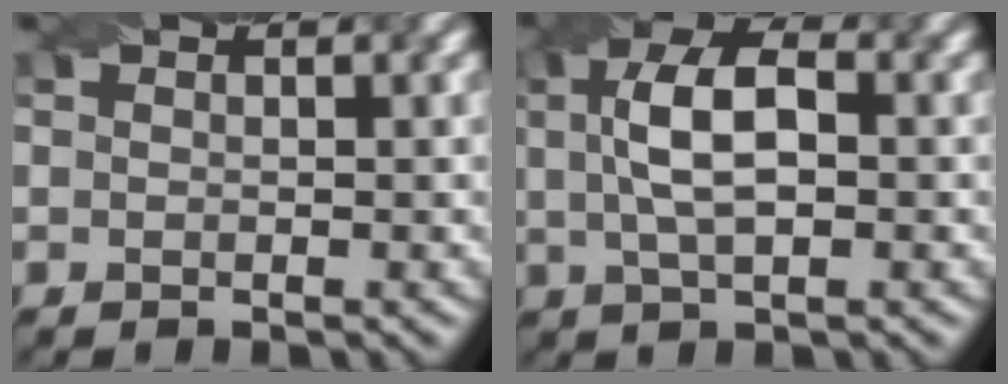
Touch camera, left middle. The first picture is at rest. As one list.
[{"total": 4.9, "force": [0.0, 2.2, 4.4], "torque": [-0.080, 0.014, 0.013]}]